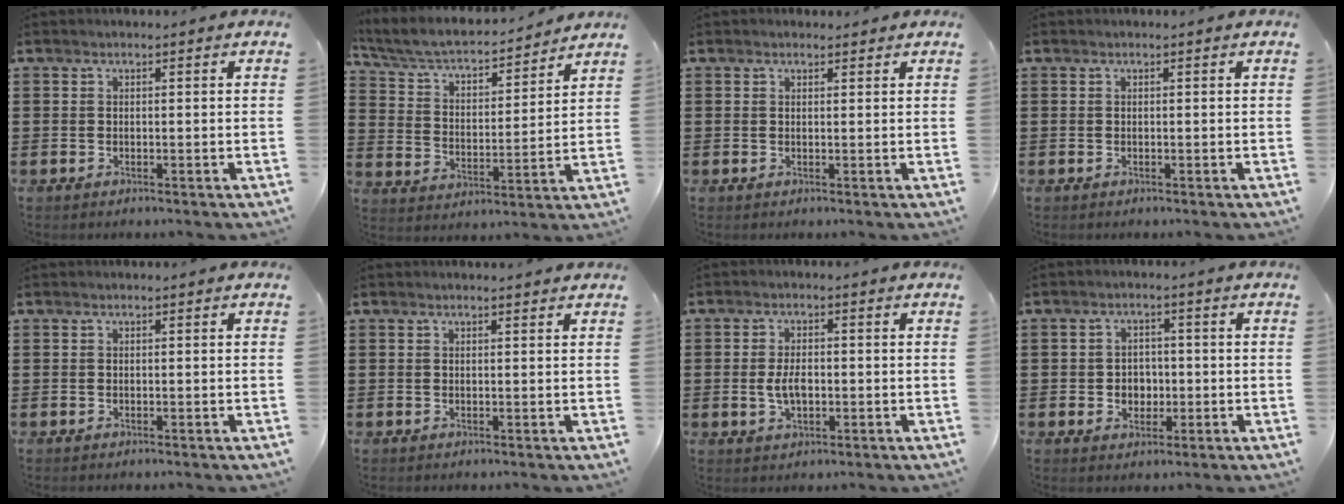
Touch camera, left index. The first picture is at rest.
{"total": 5.1, "force": [4.5, 1.1, 2.1], "torque": [-0.062, -0.033, 0.070]}
{"total": 0.9, "force": [0.8, 0.4, 0.1], "torque": [-0.004, 0.003, 0.016]}
{"total": 0.0}
{"total": 0.0}
{"total": 0.7, "force": [0.7, 0.1, 0.3], "torque": [-0.006, 0.000, 0.013]}
{"total": 4.1, "force": [-0.4, 2.2, 3.4], "torque": [-0.072, 0.002, -0.009]}
{"total": 3.3, "force": [-0.4, 2.8, 1.6], "torque": [-0.031, 0.003, -0.014]}